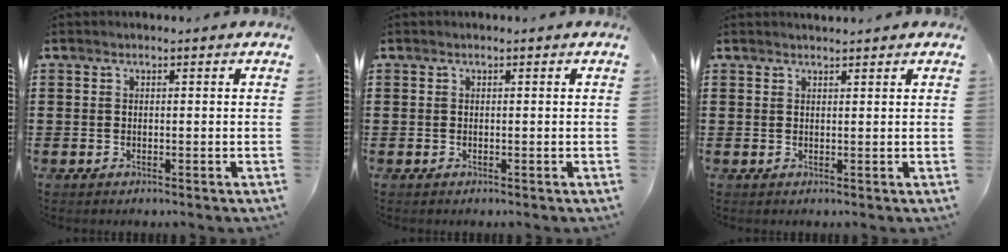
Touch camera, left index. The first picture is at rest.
{"total": 0.0}
{"total": 1.0, "force": [1.0, 0.1, 0.2], "torque": [-0.005, 0.000, 0.019]}